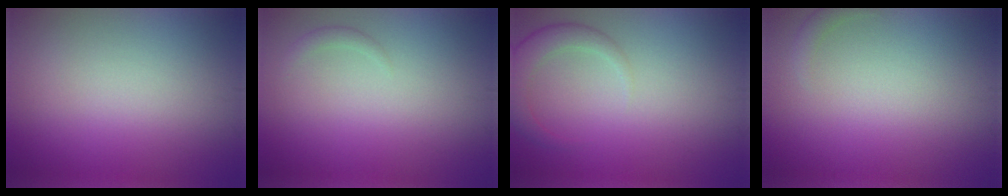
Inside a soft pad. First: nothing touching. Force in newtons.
{"total": 0.8, "press": 0.8, "slide": 0.1}
{"total": 2.8, "press": 2.8, "slide": 0.3}
{"total": 1.0, "press": 1.0, "slide": 0.2}